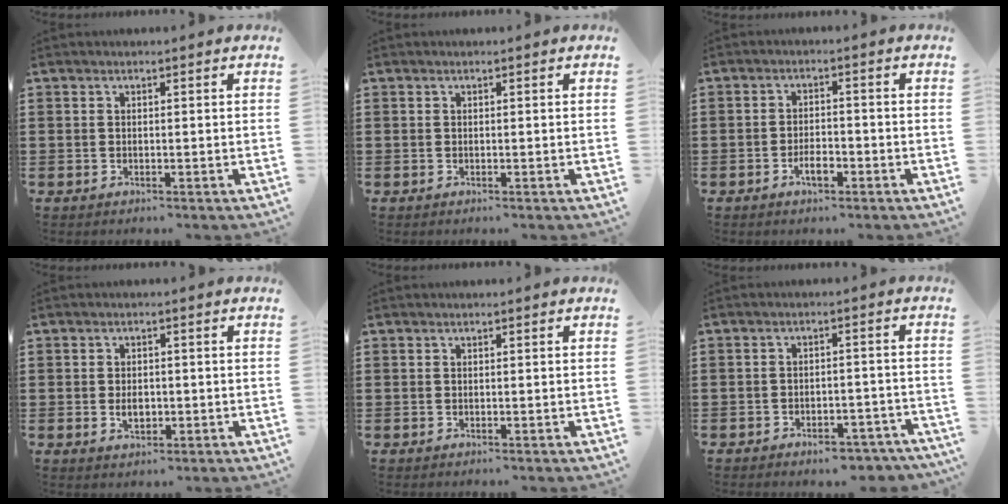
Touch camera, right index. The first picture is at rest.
{"total": 0.0}
{"total": 3.3, "force": [-1.8, 1.4, 2.5], "torque": [-0.044, 0.004, -0.032]}
{"total": 2.7, "force": [-0.4, 1.6, 2.1], "torque": [-0.033, 0.000, -0.010]}
{"total": 0.0}
{"total": 3.7, "force": [-3.6, 0.8, 0.8], "torque": [-0.012, 0.008, -0.071]}